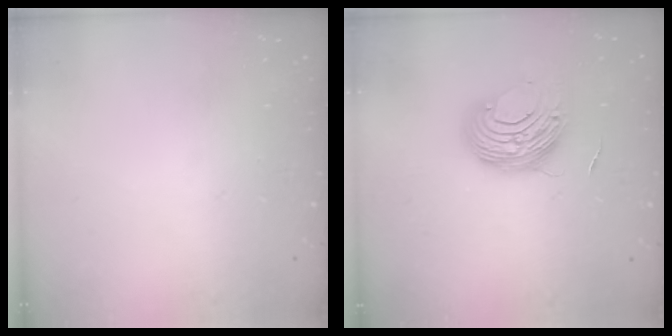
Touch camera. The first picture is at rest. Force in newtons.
{"total": 9.7, "press": 9.6, "slide": 0.6}